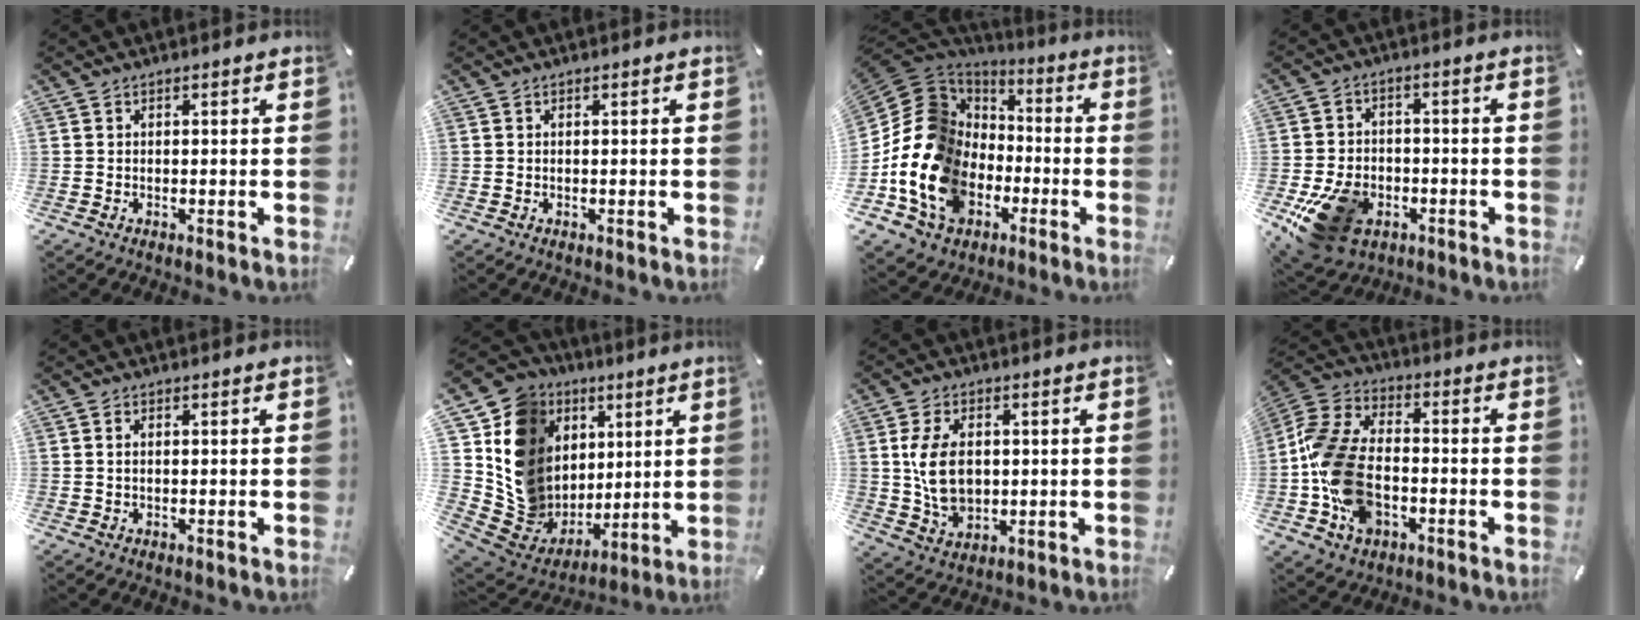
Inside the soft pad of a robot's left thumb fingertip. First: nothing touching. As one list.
[{"total": 0.0}, {"total": 18.7, "force": [-5.1, 15.4, 9.3], "torque": [-0.216, 0.009, -0.083]}, {"total": 13.5, "force": [-5.7, 9.8, 7.4], "torque": [-0.154, 0.025, -0.099]}, {"total": 1.0, "force": [0.2, 0.6, 0.8], "torque": [-0.019, 0.003, 0.002]}, {"total": 14.7, "force": [3.4, 13.7, 3.9], "torque": [-0.061, -0.047, 0.096]}, {"total": 10.4, "force": [1.1, 7.5, 7.1], "torque": [-0.160, -0.002, 0.017]}, {"total": 15.2, "force": [-4.3, 10.5, 10.1], "torque": [-0.232, 0.017, -0.077]}]